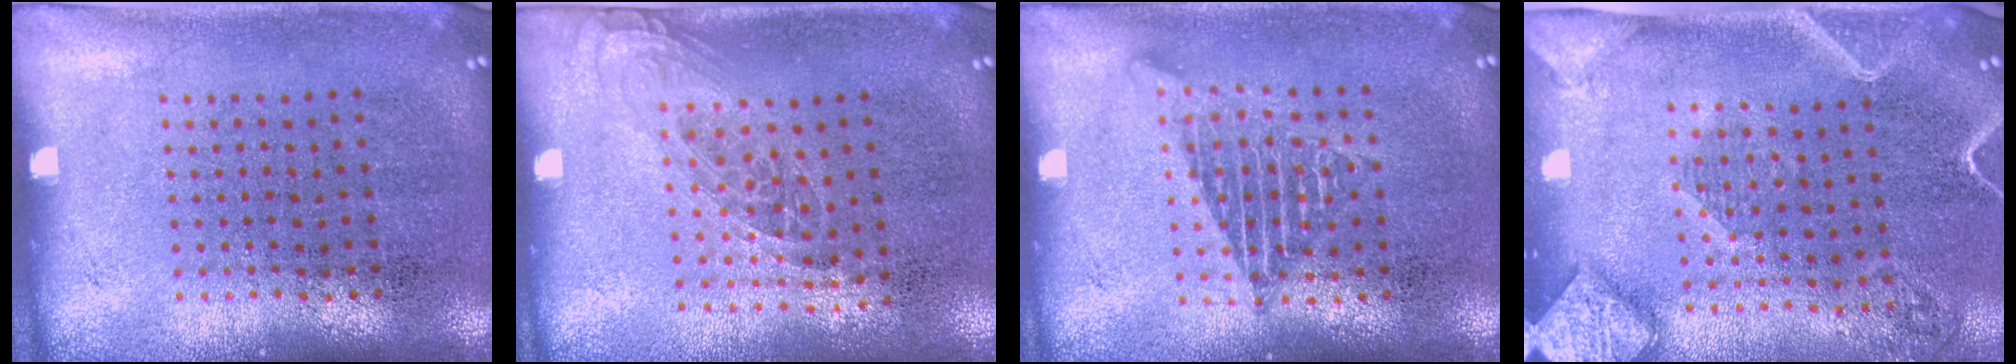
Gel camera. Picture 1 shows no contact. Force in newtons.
{"total": 1.1, "press": 0.9, "slide": 0.6}
{"total": 1.2, "press": 1.2, "slide": 0.1}
{"total": 2.6, "press": 2.1, "slide": 1.5}